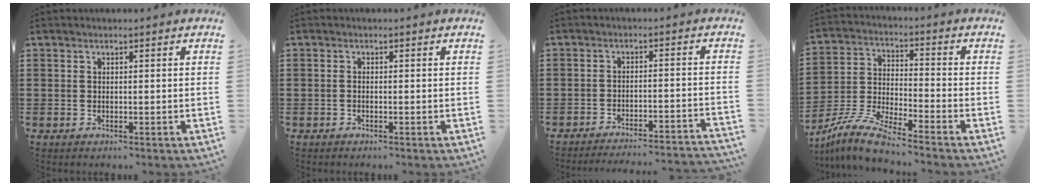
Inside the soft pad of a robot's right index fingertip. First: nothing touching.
{"total": 0.5, "force": [-0.4, 0.1, 0.3], "torque": [-0.008, -0.004, -0.006]}
{"total": 3.4, "force": [-3.3, -0.3, 0.7], "torque": [-0.018, -0.005, -0.070]}
{"total": 7.8, "force": [-7.3, 0.1, 2.8], "torque": [-0.072, -0.005, -0.148]}